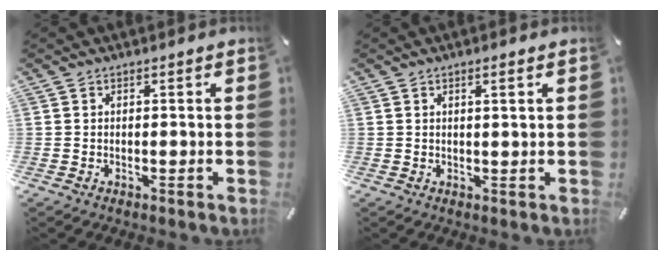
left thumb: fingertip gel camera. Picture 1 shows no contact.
{"total": 1.7, "force": [0.6, 0.1, 1.6], "torque": [-0.031, -0.001, 0.010]}